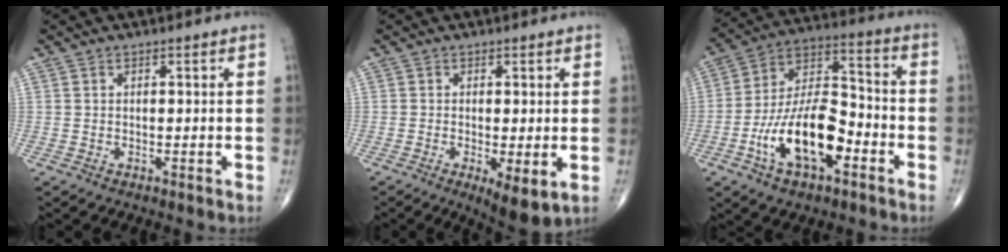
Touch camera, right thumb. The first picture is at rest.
{"total": 6.4, "force": [-1.7, 2.1, 5.8], "torque": [-0.096, -0.021, -0.024]}
{"total": 17.6, "force": [-6.5, 8.5, 14.0], "torque": [-0.237, 0.045, -0.117]}